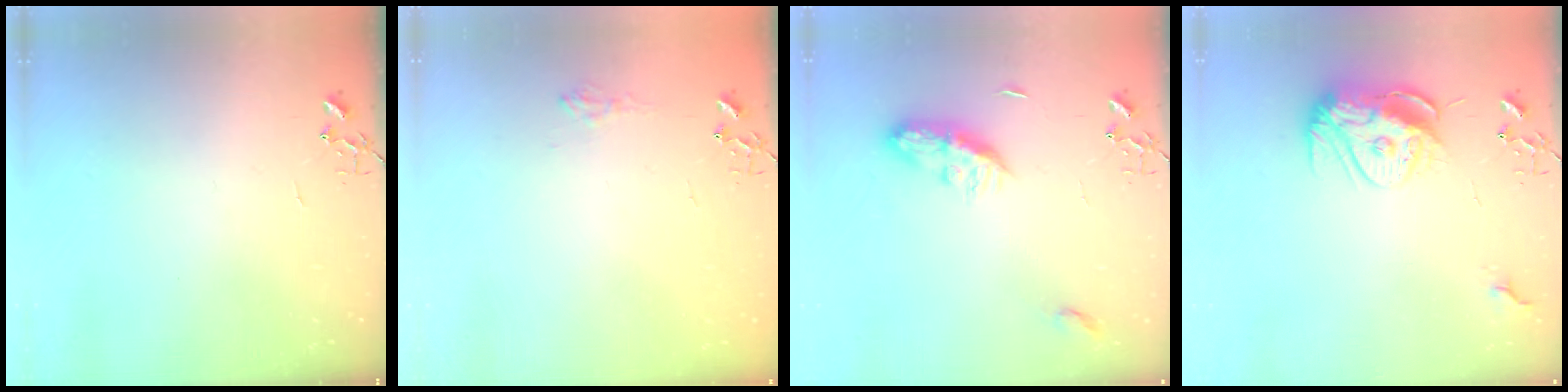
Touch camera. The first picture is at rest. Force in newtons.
{"total": 6.9, "press": 6.9, "slide": 0.5}
{"total": 8.9, "press": 8.9, "slide": 0.2}
{"total": 13.7, "press": 13.7, "slide": 1.2}